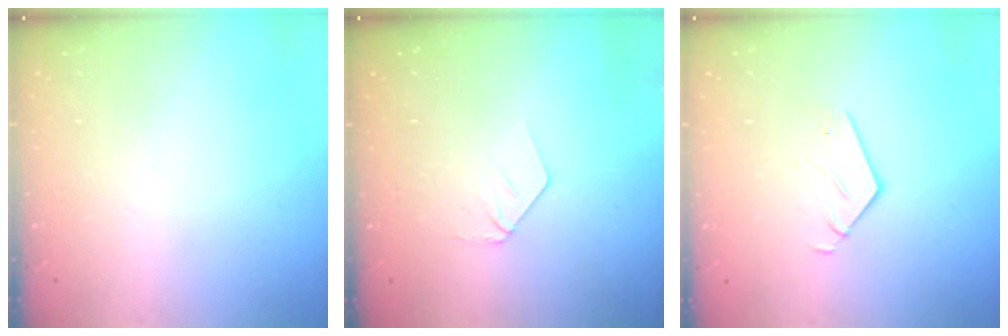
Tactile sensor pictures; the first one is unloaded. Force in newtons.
{"total": 4.0, "press": 4.0, "slide": 0.3}
{"total": 3.0, "press": 3.0, "slide": 0.2}